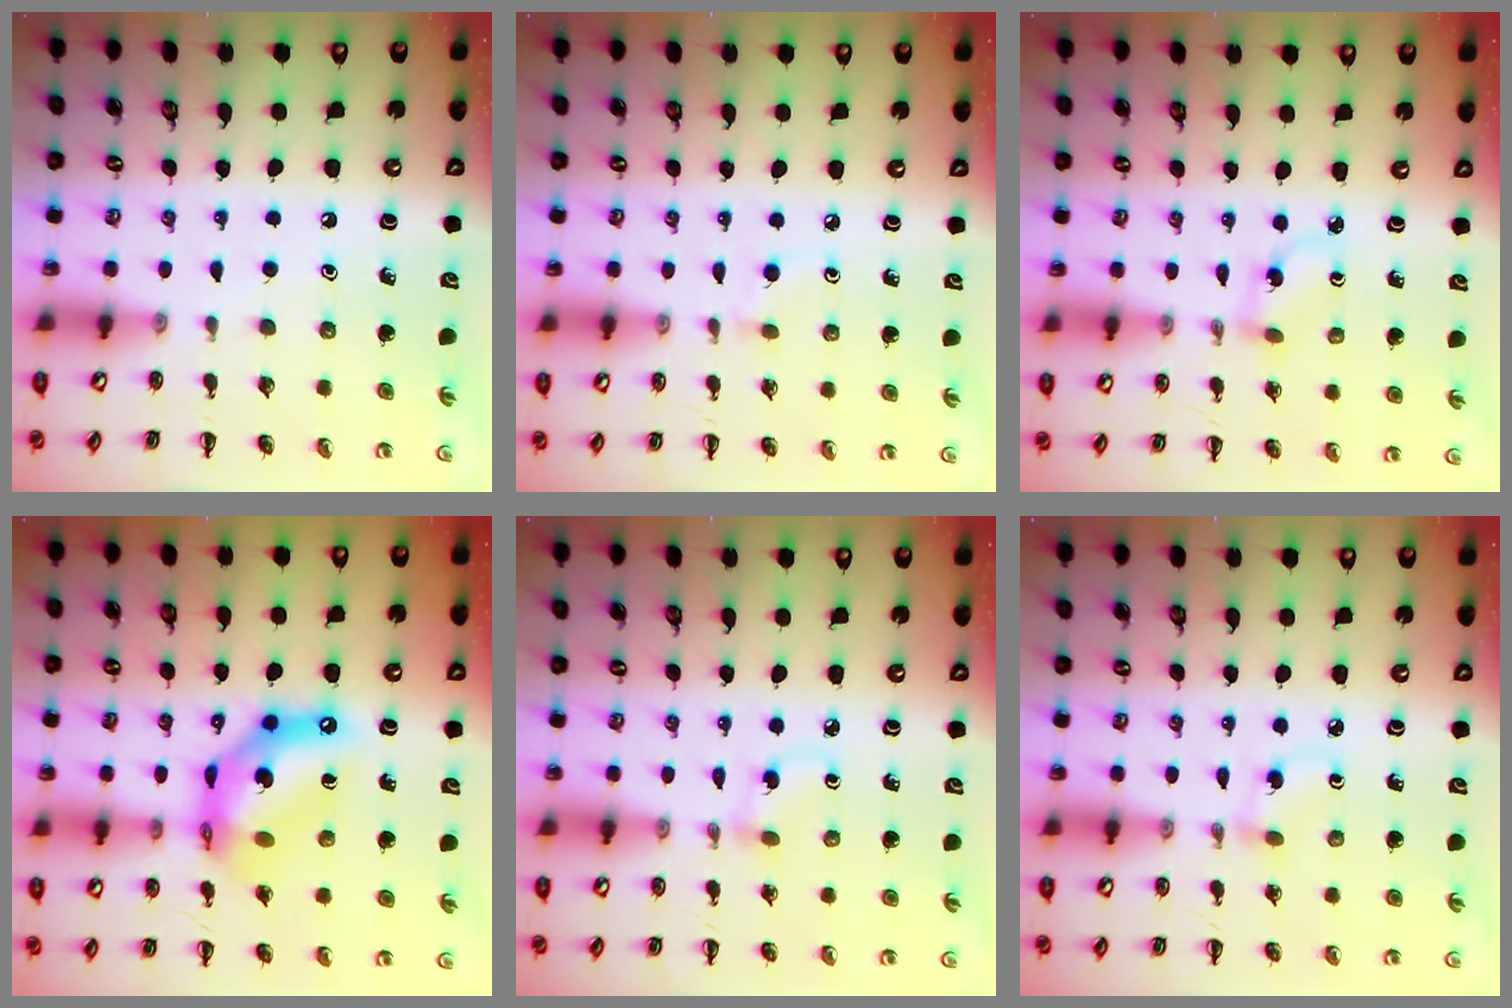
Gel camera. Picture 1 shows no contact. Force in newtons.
{"total": 2.0, "press": 1.7, "slide": 1.0}
{"total": 2.2, "press": 2.0, "slide": 1.0}
{"total": 13.0, "press": 12.5, "slide": 3.4}
{"total": 2.0, "press": 1.7, "slide": 1.0}
{"total": 1.7, "press": 1.5, "slide": 0.8}